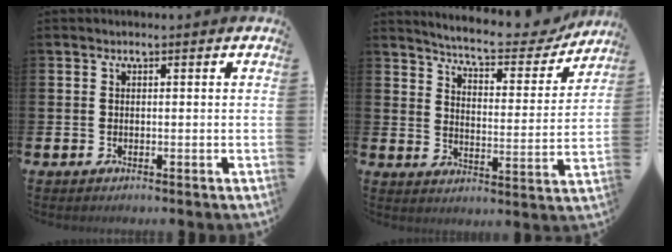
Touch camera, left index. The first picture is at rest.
{"total": 6.8, "force": [6.4, 0.9, 2.0], "torque": [-0.059, -0.051, 0.104]}